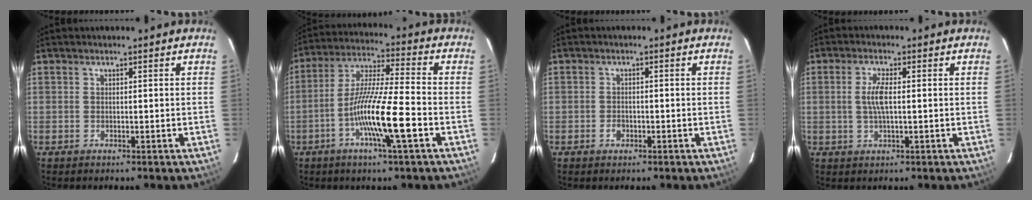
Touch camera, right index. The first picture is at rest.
{"total": 13.2, "force": [-5.2, 0.3, 12.2], "torque": [-0.234, -0.003, -0.104]}
{"total": 1.8, "force": [-0.8, 1.3, 0.8], "torque": [-0.014, 0.003, -0.012]}
{"total": 4.2, "force": [0.1, 0.9, 4.1], "torque": [-0.079, 0.000, 0.004]}